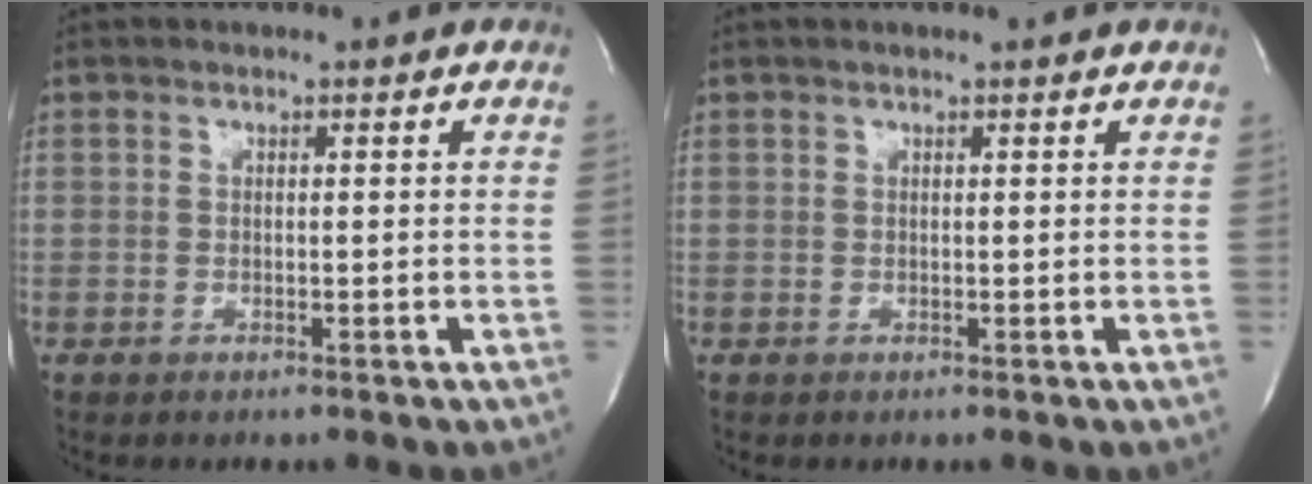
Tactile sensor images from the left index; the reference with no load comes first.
{"total": 1.8, "force": [1.6, -0.1, 0.7], "torque": [-0.013, 0.012, 0.019]}